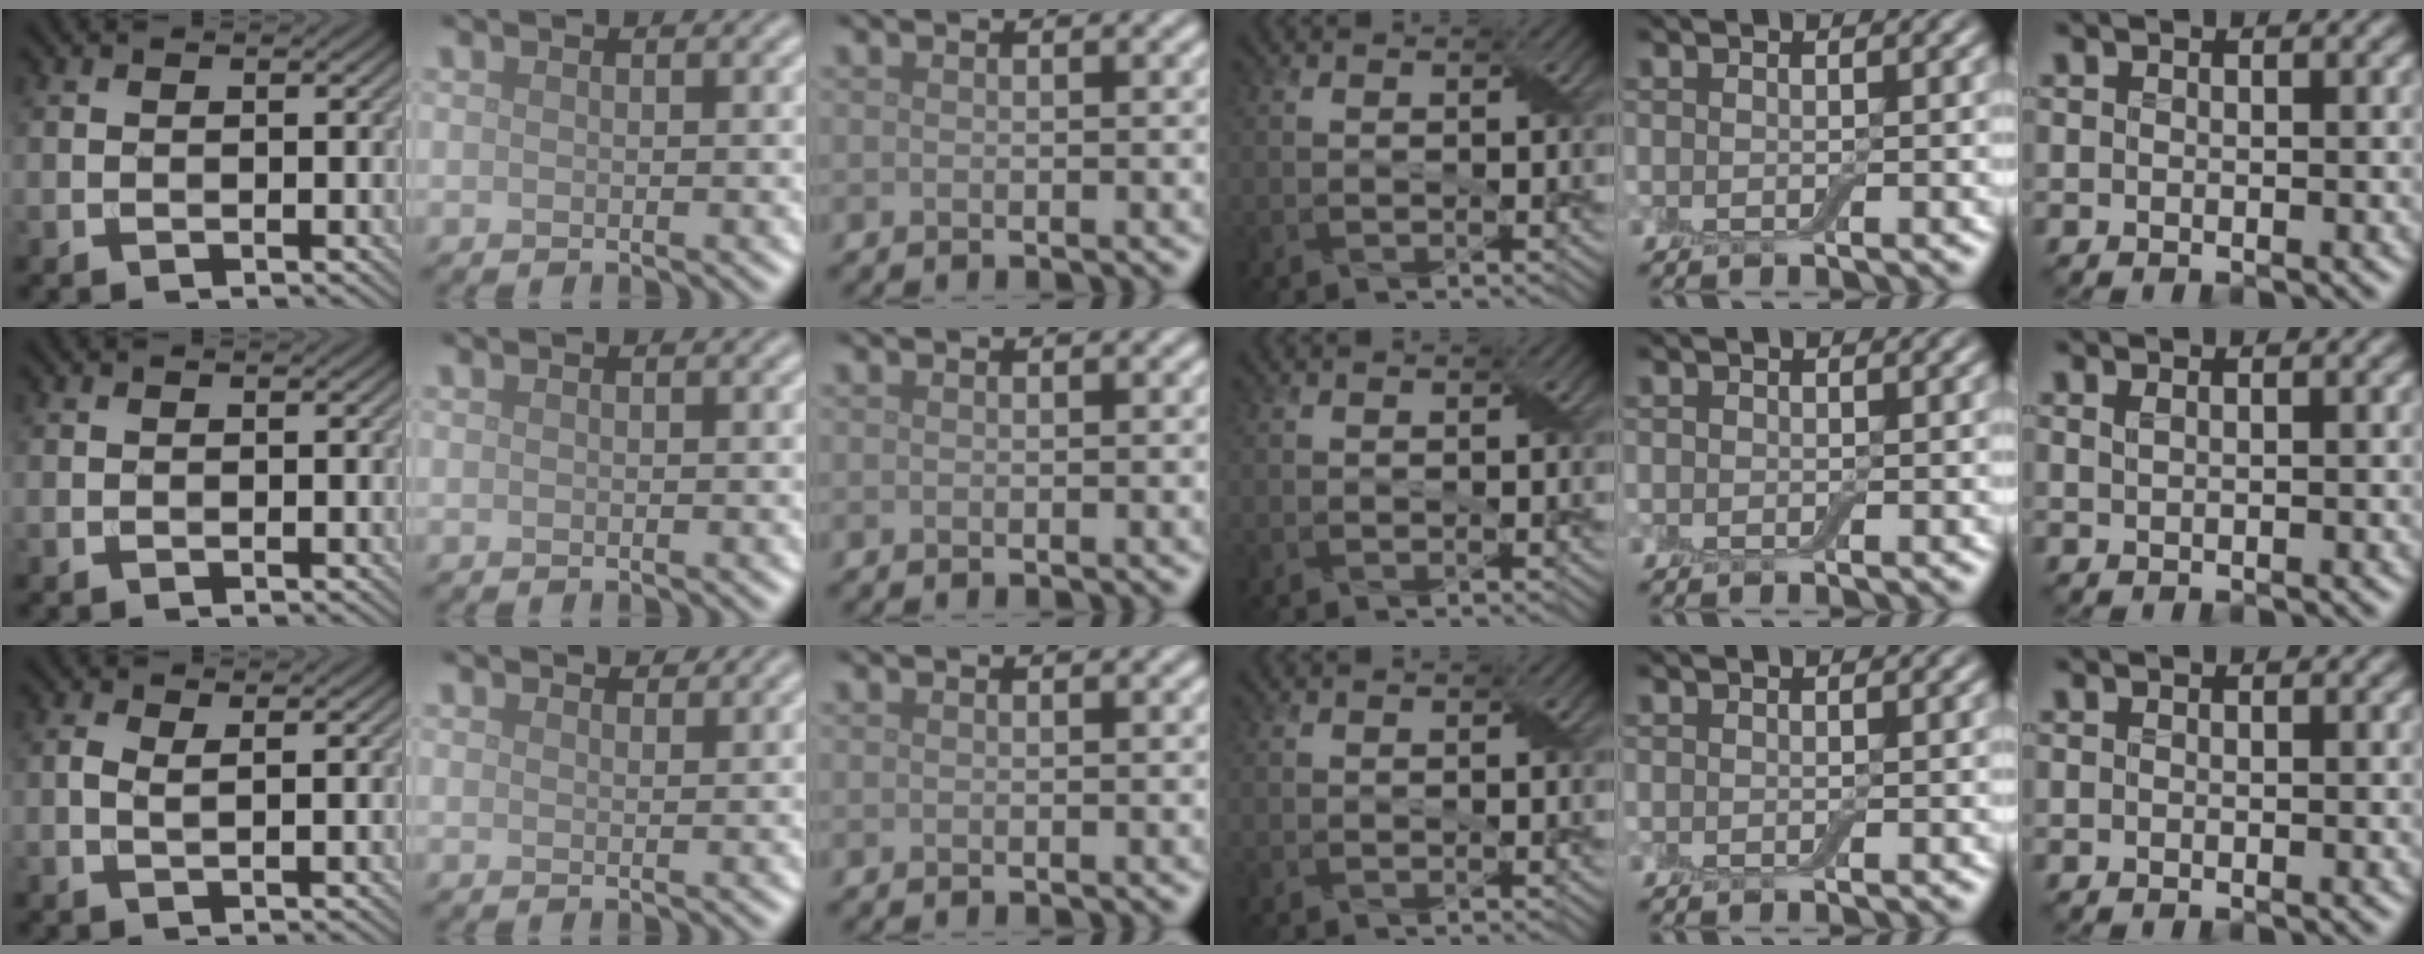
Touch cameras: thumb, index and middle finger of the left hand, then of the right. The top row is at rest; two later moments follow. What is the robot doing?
{"motion": "fold", "object": "aluminum foil"}